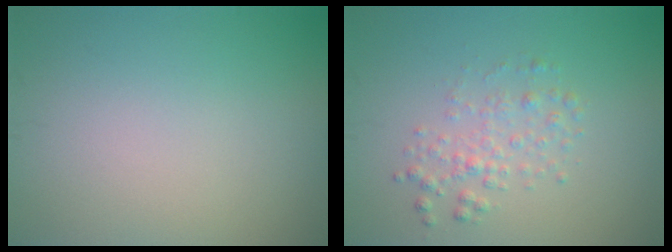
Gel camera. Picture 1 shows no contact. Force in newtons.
{"total": 2.0, "press": 2.0, "slide": 0.1}